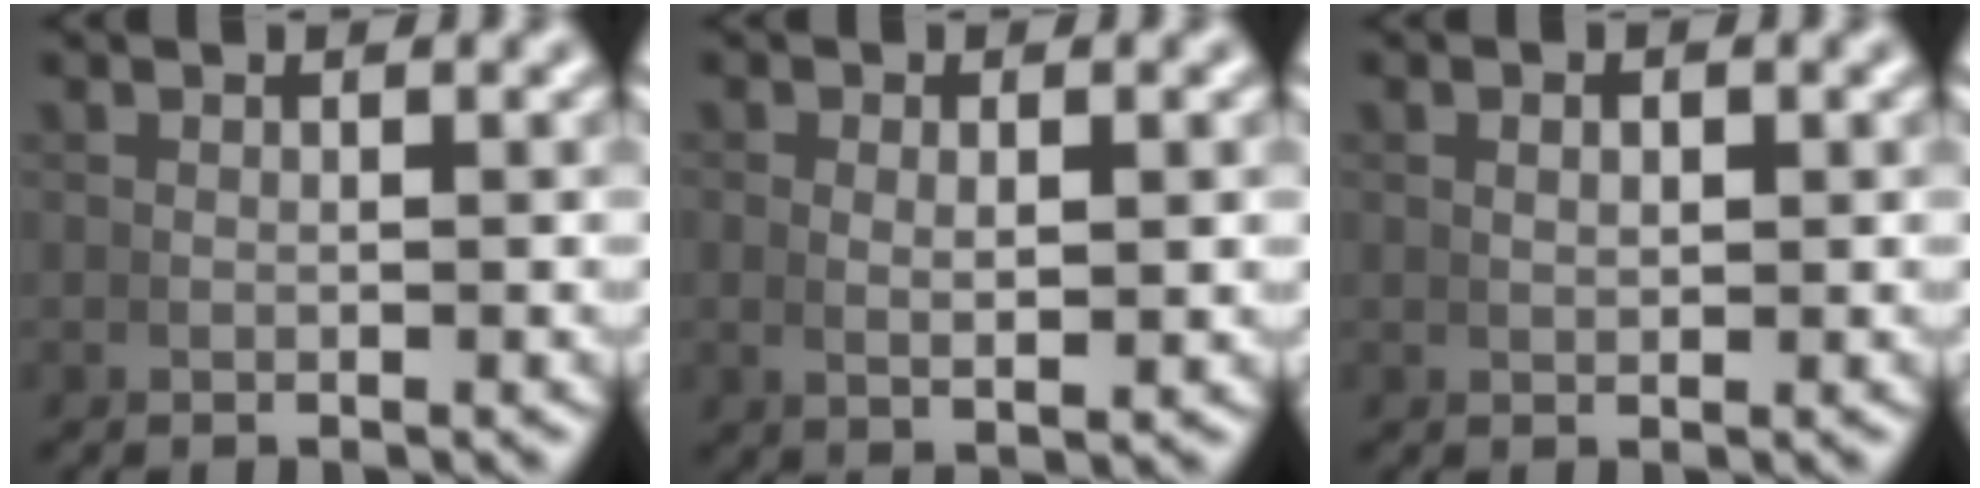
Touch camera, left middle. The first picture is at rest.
{"total": 1.8, "force": [0.5, 0.5, 1.6], "torque": [-0.033, -0.010, 0.017]}
{"total": 0.9, "force": [0.4, 0.4, 0.7], "torque": [-0.009, -0.001, 0.010]}